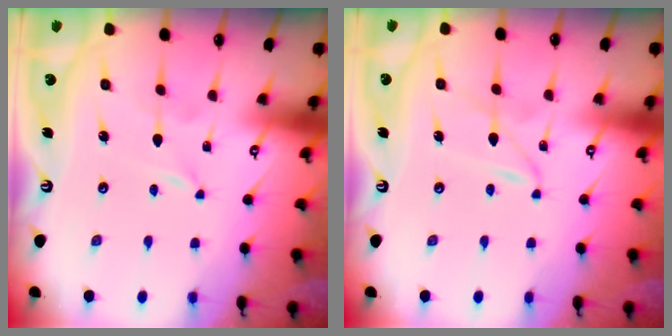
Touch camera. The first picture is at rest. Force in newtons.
{"total": 2.3, "press": 2.3, "slide": 0.3}